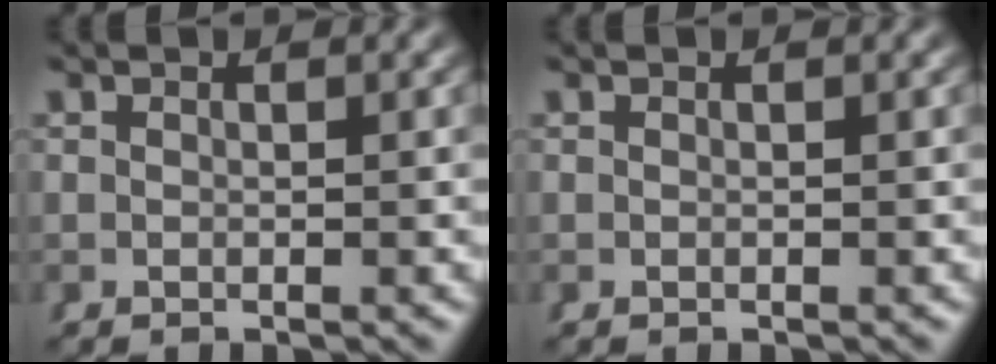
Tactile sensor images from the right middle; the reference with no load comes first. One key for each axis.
{"total": 0.0}